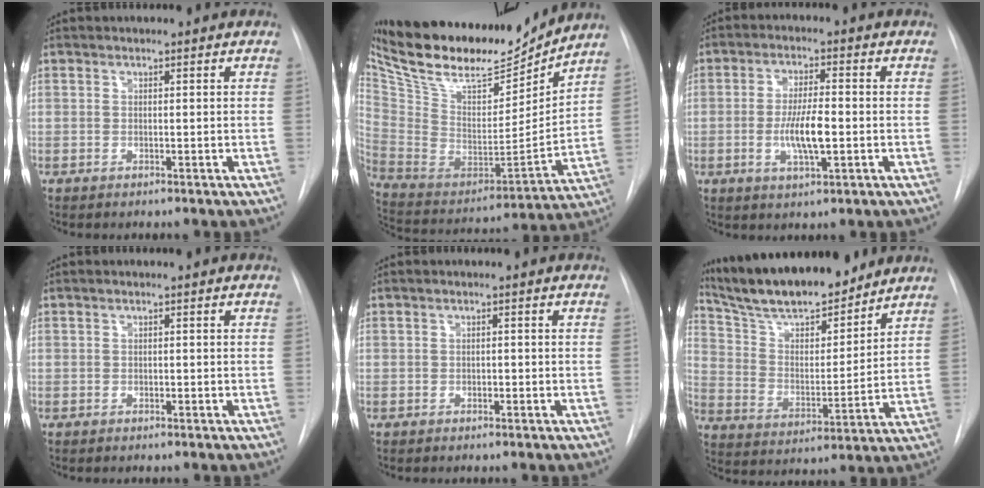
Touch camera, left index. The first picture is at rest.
{"total": 26.4, "force": [22.7, 6.5, 11.7], "torque": [-0.214, -0.022, 0.367]}
{"total": 6.7, "force": [-1.3, 1.4, 6.4], "torque": [-0.124, -0.005, -0.024]}
{"total": 0.0}
{"total": 0.6, "force": [-0.3, 0.4, 0.3], "torque": [-0.001, 0.001, -0.006]}
{"total": 17.7, "force": [15.7, 3.2, 7.6], "torque": [-0.133, 0.004, 0.269]}